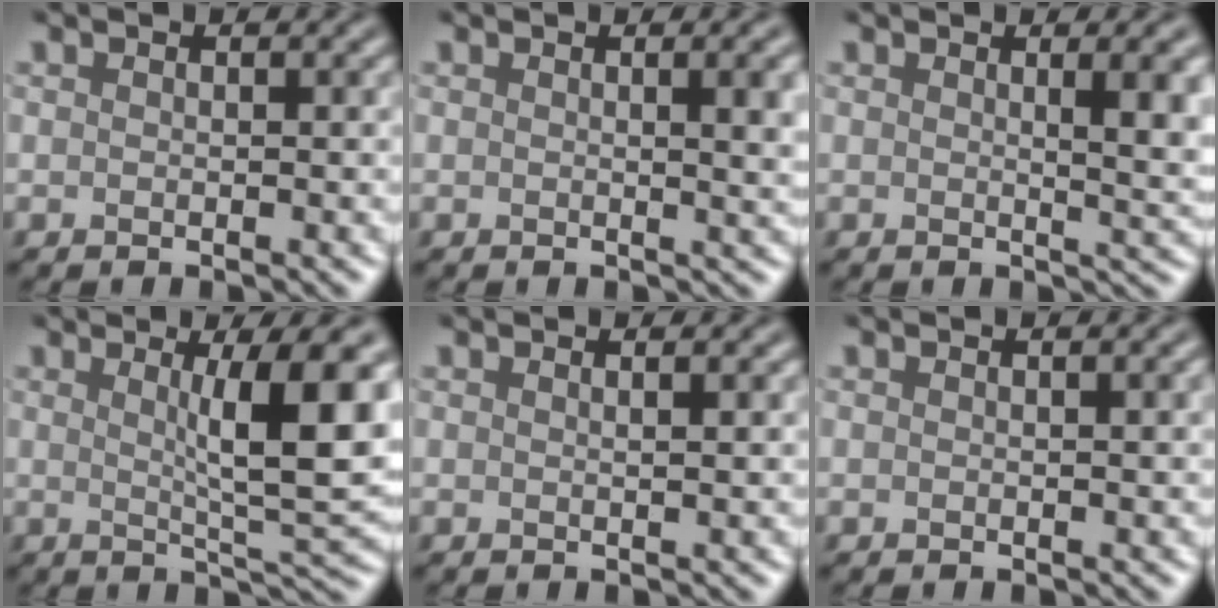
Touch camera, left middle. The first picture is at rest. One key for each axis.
{"total": 3.9, "fx": 0.6, "fy": 1.3, "fz": 3.7, "tx": -0.028, "ty": 0.013, "tz": 0.012}
{"total": 4.5, "fx": 0.9, "fy": 1.2, "fz": 4.3, "tx": -0.043, "ty": 0.005, "tz": 0.018}
{"total": 7.7, "fx": 1.7, "fy": 1.1, "fz": 7.4, "tx": -0.096, "ty": -0.002, "tz": 0.035}
{"total": 1.1, "fx": 0.6, "fy": 0.5, "fz": 0.8, "tx": 0.002, "ty": 0.002, "tz": -0.005}
{"total": 0.7, "fx": 0.1, "fy": 0.2, "fz": 0.7, "tx": -0.007, "ty": 0.003, "tz": 0.001}